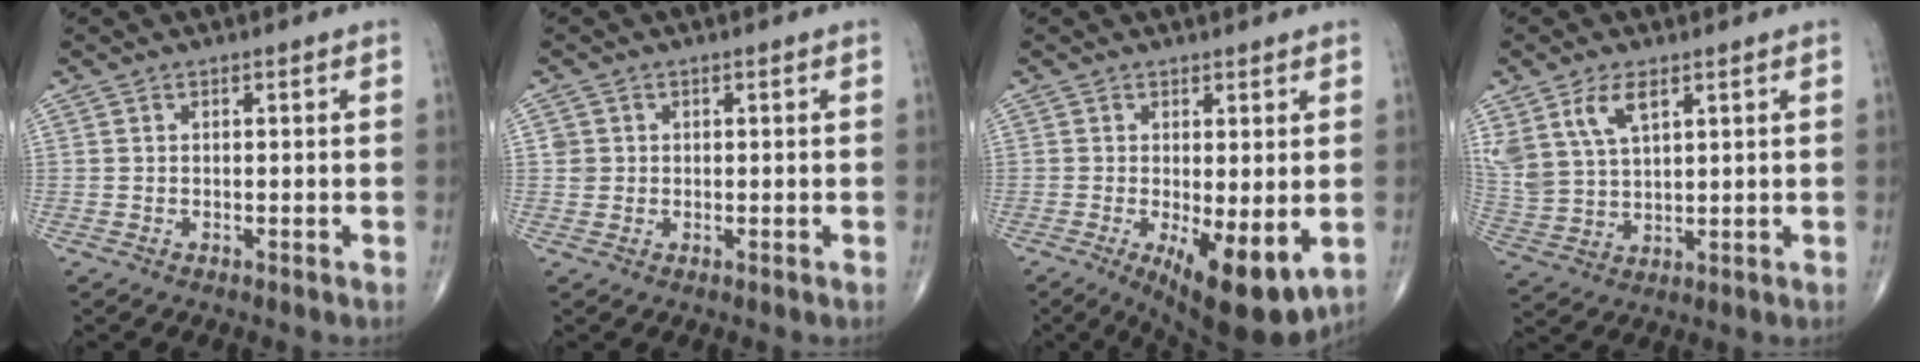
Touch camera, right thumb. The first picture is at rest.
{"total": 1.7, "force": [0.3, 1.7, 0.2], "torque": [0.010, 0.004, 0.005]}
{"total": 10.8, "force": [-2.6, 3.8, 9.8], "torque": [-0.139, -0.025, -0.027]}
{"total": 9.6, "force": [5.2, 5.0, 6.4], "torque": [-0.129, -0.012, 0.114]}